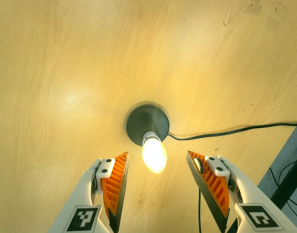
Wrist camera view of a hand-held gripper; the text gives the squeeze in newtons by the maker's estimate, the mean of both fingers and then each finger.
{"total": 0.0}